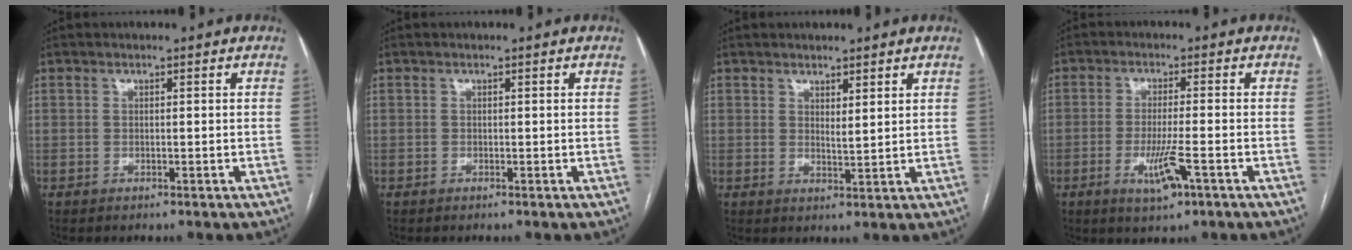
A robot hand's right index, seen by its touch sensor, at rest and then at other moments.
{"total": 0.0}
{"total": 2.0, "force": [1.4, 0.1, 1.4], "torque": [-0.032, -0.010, 0.028]}
{"total": 8.6, "force": [-3.8, 0.8, 7.6], "torque": [-0.144, -0.018, -0.063]}